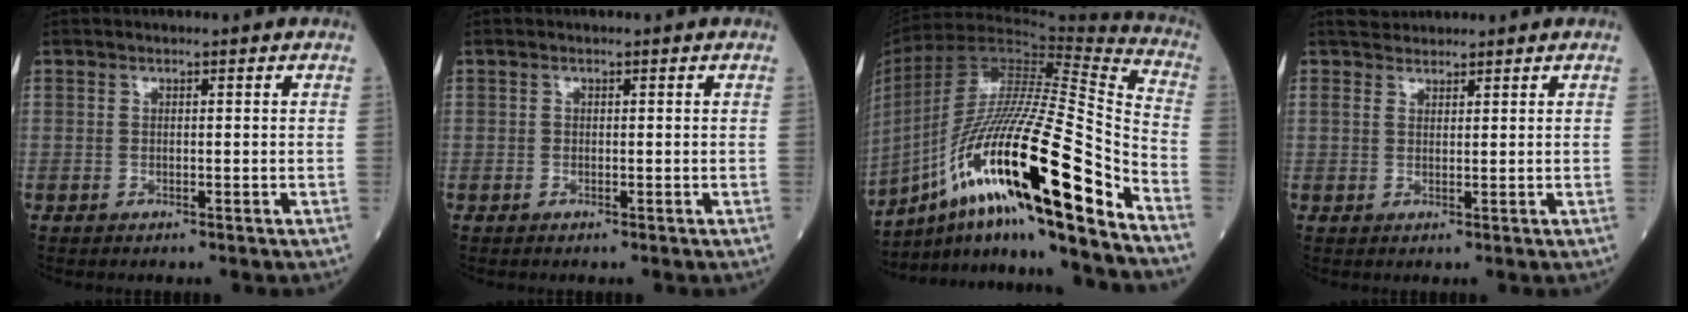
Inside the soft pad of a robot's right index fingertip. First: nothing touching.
{"total": 0.0}
{"total": 28.7, "force": [-14.9, 2.8, 24.3], "torque": [-0.433, -0.027, -0.259]}
{"total": 2.3, "force": [2.2, 0.4, -0.1], "torque": [-0.004, 0.013, 0.045]}